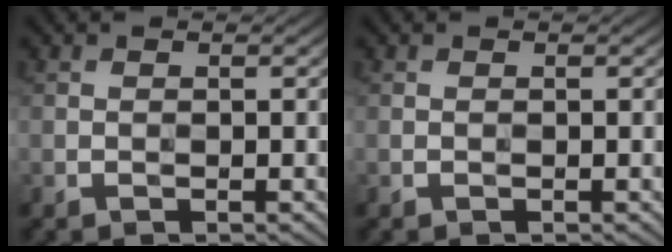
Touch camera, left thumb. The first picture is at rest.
{"total": 0.0}